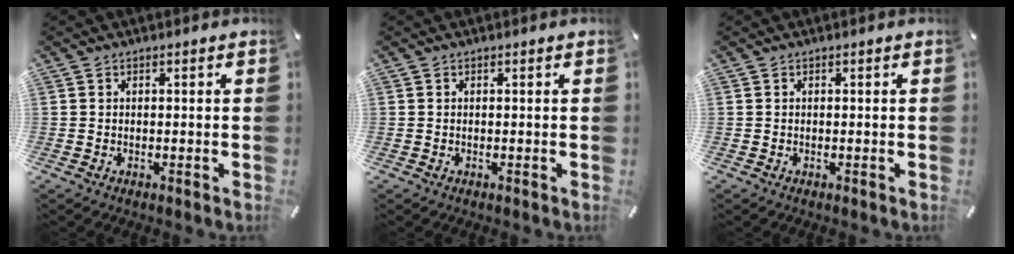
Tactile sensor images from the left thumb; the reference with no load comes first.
{"total": 0.0}
{"total": 0.0}